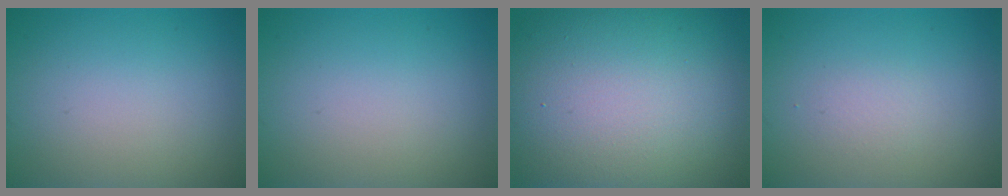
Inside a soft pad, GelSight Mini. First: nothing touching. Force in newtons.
{"total": 0.0}
{"total": 18.2, "press": 18.1, "slide": 1.3}
{"total": 0.9, "press": 0.9, "slide": 0.2}